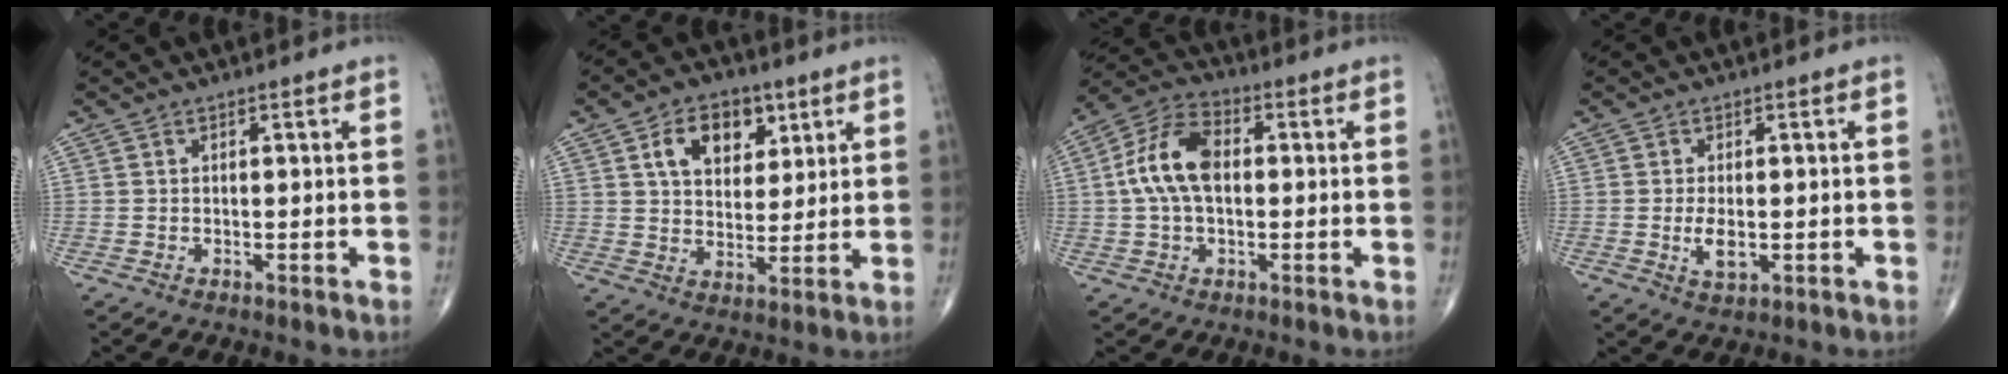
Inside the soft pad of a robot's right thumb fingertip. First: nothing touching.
{"total": 10.8, "force": [4.6, 7.1, 6.7], "torque": [-0.070, -0.014, 0.076]}
{"total": 11.1, "force": [0.7, 6.6, 9.0], "torque": [-0.177, 0.028, 0.006]}
{"total": 4.1, "force": [-0.6, 2.0, 3.5], "torque": [-0.064, -0.006, -0.009]}